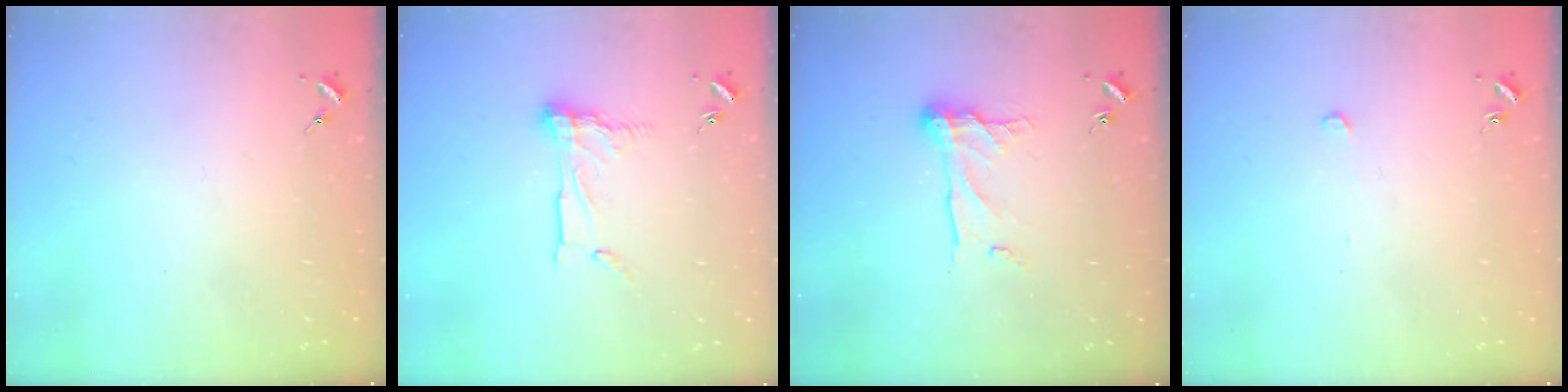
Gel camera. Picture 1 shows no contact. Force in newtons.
{"total": 11.1, "press": 11.0, "slide": 0.9}
{"total": 11.2, "press": 11.2, "slide": 0.8}
{"total": 2.8, "press": 2.8, "slide": 0.1}